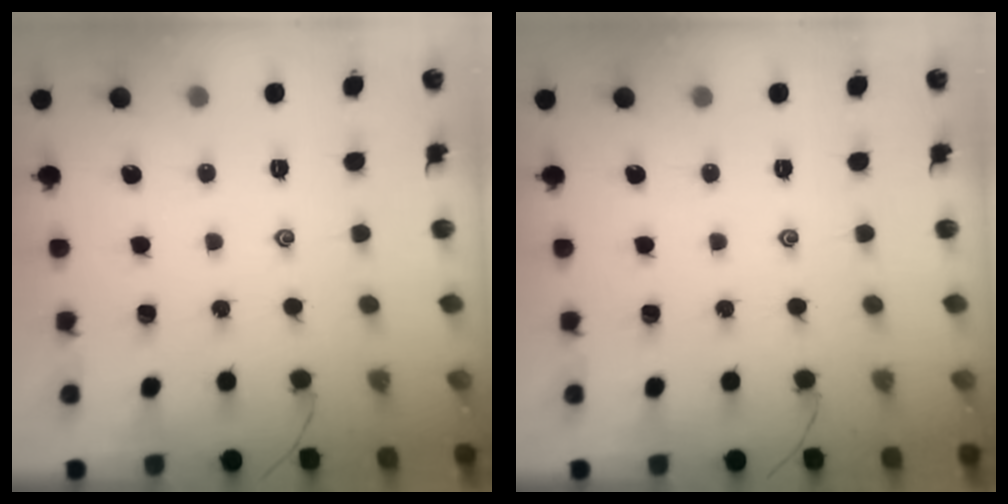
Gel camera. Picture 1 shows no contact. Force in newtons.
{"total": 0.0}